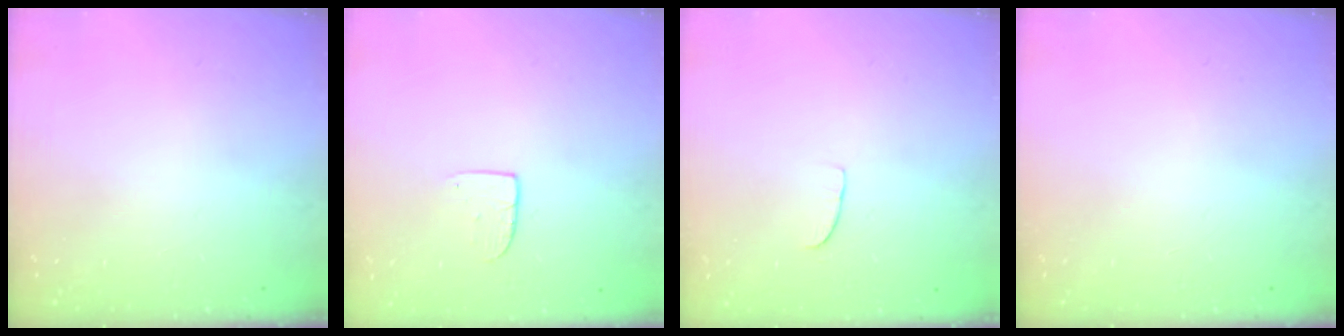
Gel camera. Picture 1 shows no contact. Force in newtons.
{"total": 5.0, "press": 5.0, "slide": 0.4}
{"total": 5.7, "press": 5.7, "slide": 0.5}
{"total": 0.0}